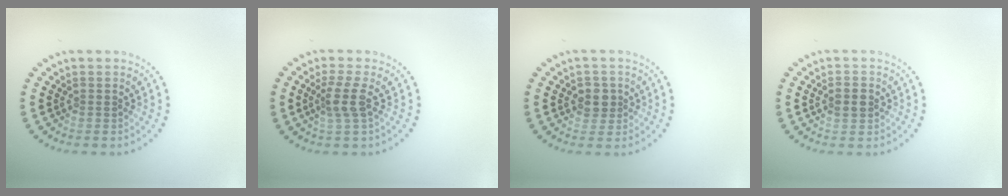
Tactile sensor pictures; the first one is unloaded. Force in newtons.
{"total": 2.4, "press": 2.0, "slide": 1.4}
{"total": 2.1, "press": 2.0, "slide": 0.8}
{"total": 2.2, "press": 2.2, "slide": 0.1}